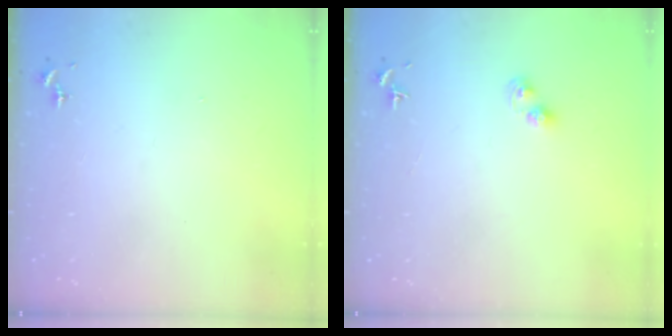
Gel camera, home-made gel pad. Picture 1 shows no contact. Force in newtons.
{"total": 3.8, "press": 3.8, "slide": 0.4}